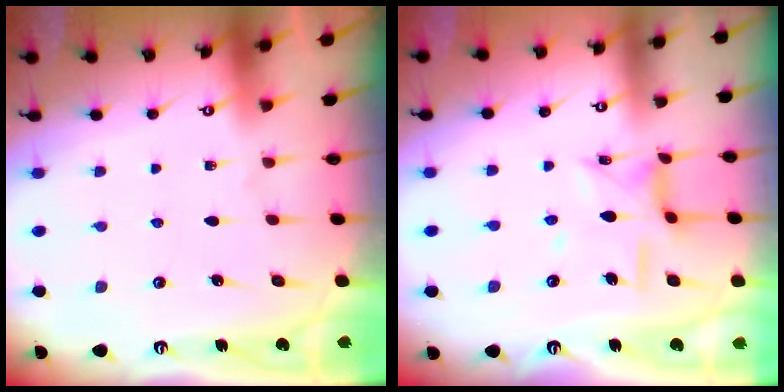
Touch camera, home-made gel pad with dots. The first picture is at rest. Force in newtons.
{"total": 10.2, "press": 10.2, "slide": 0.8}